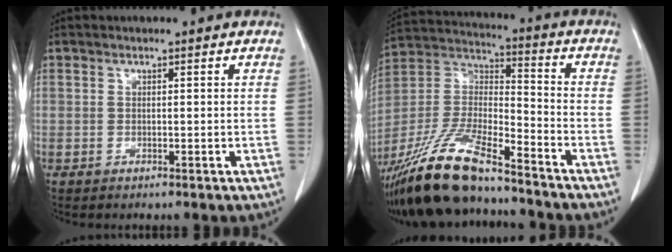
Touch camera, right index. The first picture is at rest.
{"total": 19.6, "force": [-15.8, 3.3, 11.1], "torque": [-0.256, -0.024, -0.298]}